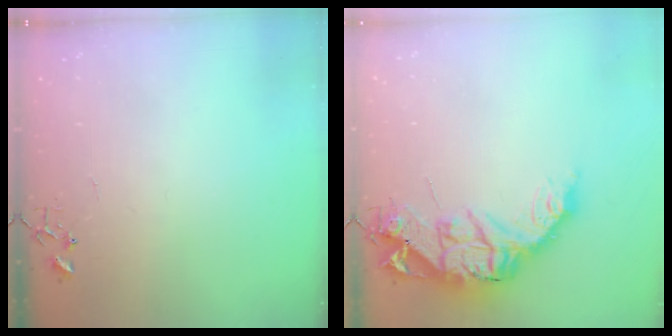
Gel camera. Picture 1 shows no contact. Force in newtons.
{"total": 16.2, "press": 16.2, "slide": 1.5}